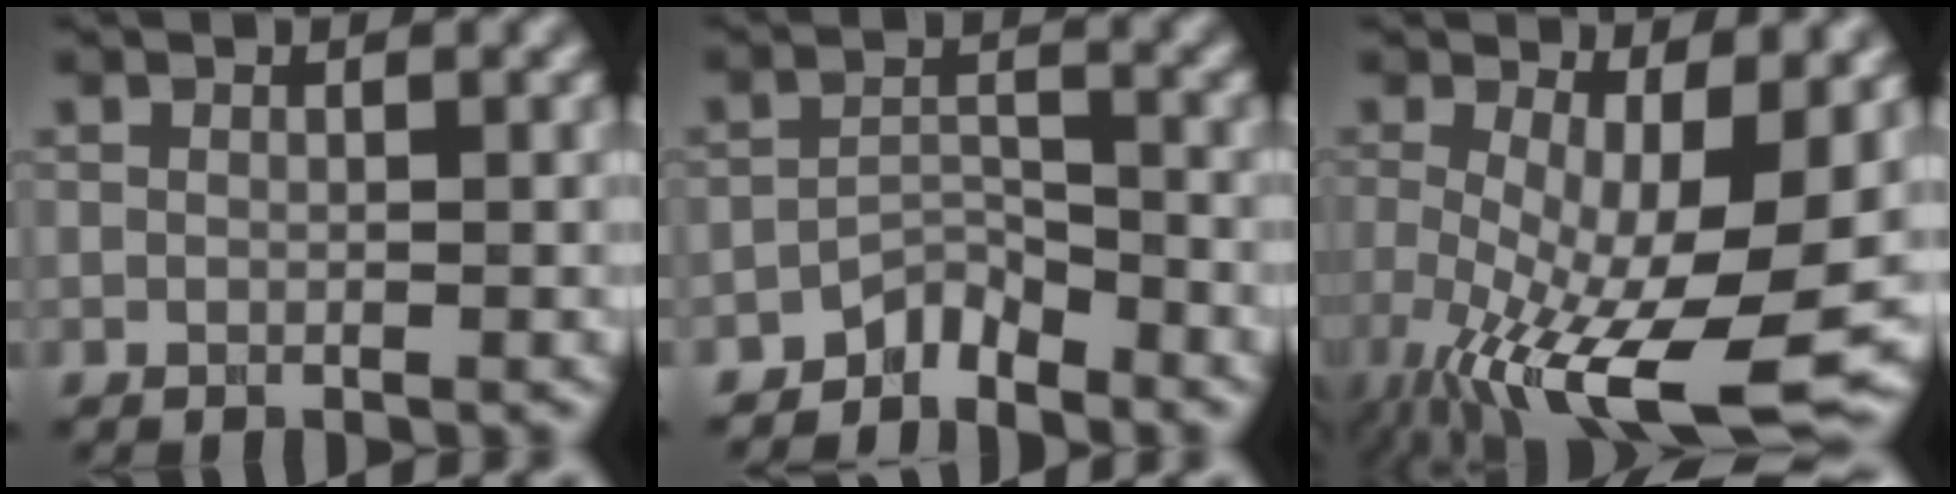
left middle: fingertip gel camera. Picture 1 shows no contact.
{"total": 2.5, "force": [-2.4, 0.7, 0.5], "torque": [-0.004, 0.012, -0.047]}
{"total": 13.9, "force": [-3.8, 4.4, 12.6], "torque": [-0.212, -0.032, -0.053]}